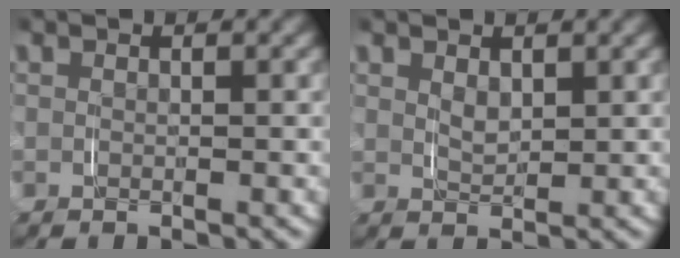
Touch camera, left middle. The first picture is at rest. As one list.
[{"total": 1.5, "force": [1.0, 0.7, 0.9], "torque": [-0.021, -0.011, 0.024]}]